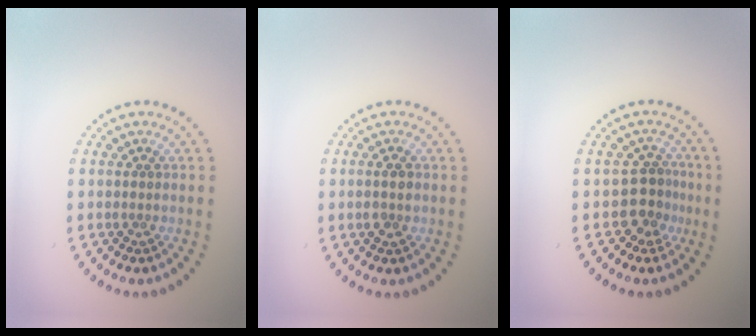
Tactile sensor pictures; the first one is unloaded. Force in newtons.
{"total": 1.5, "press": 1.5, "slide": 0.2}
{"total": 2.6, "press": 2.1, "slide": 1.5}